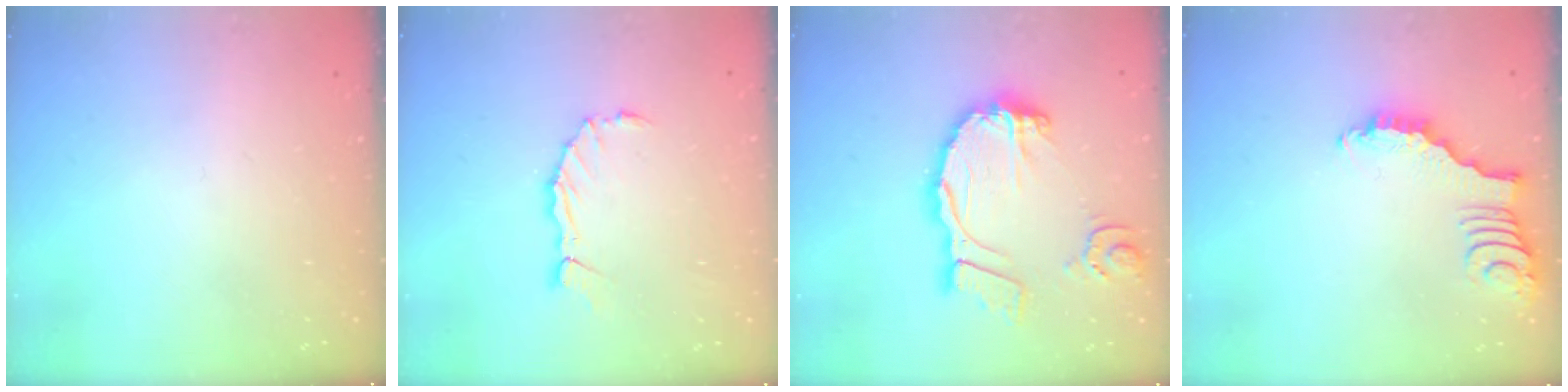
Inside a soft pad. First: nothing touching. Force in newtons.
{"total": 2.8, "press": 2.8, "slide": 0.2}
{"total": 18.2, "press": 18.1, "slide": 2.0}
{"total": 2.9, "press": 2.8, "slide": 0.4}